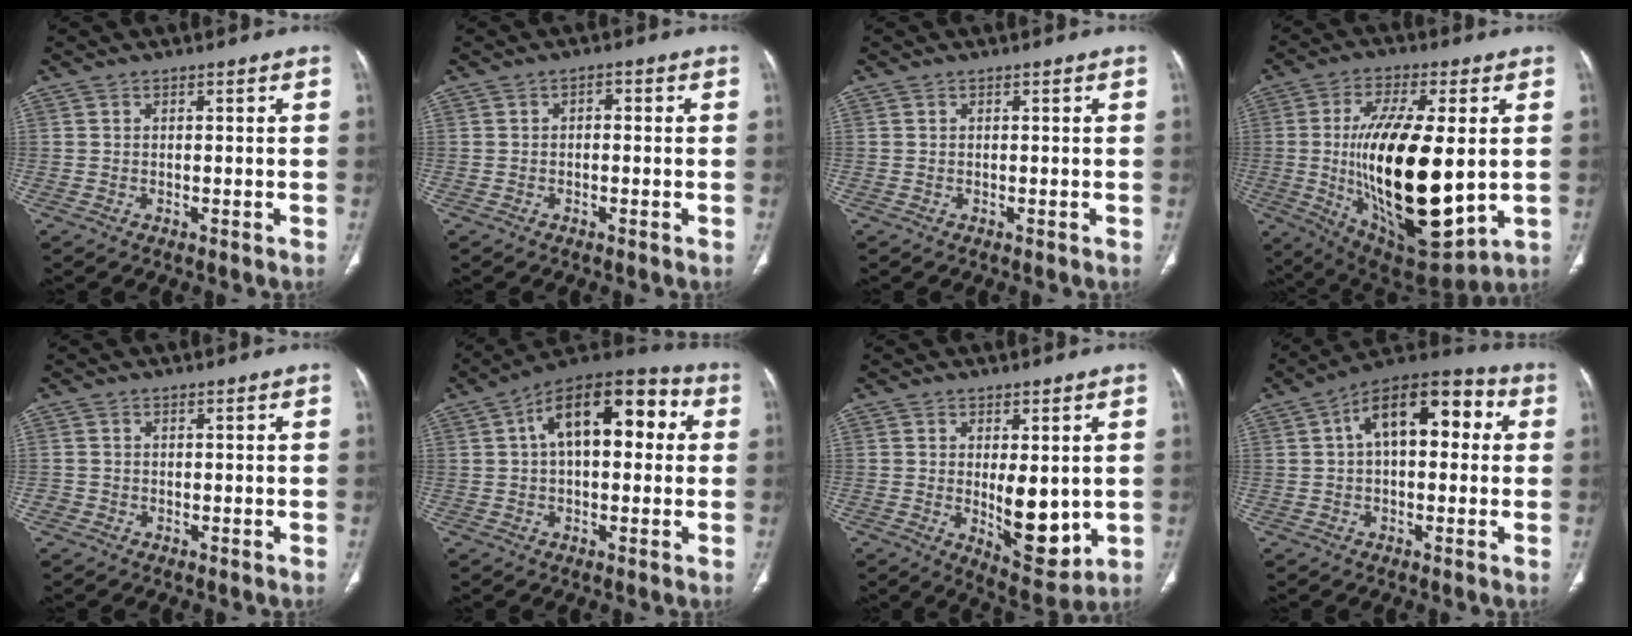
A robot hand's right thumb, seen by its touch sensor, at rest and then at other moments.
{"total": 1.5, "force": [-0.1, 0.9, 1.2], "torque": [-0.014, 0.008, -0.005]}
{"total": 0.0}
{"total": 25.9, "force": [-0.6, 10.2, 23.8], "torque": [-0.425, -0.027, 0.009]}
{"total": 1.0, "force": [-0.4, 0.9, 0.2], "torque": [-0.001, 0.004, -0.010]}
{"total": 17.2, "force": [3.6, 8.9, 14.3], "torque": [-0.189, 0.042, 0.045]}
{"total": 10.1, "force": [-0.4, 4.4, 9.1], "torque": [-0.106, -0.026, 0.014]}
{"total": 15.4, "force": [3.1, 8.2, 12.7], "torque": [-0.168, 0.042, 0.038]}